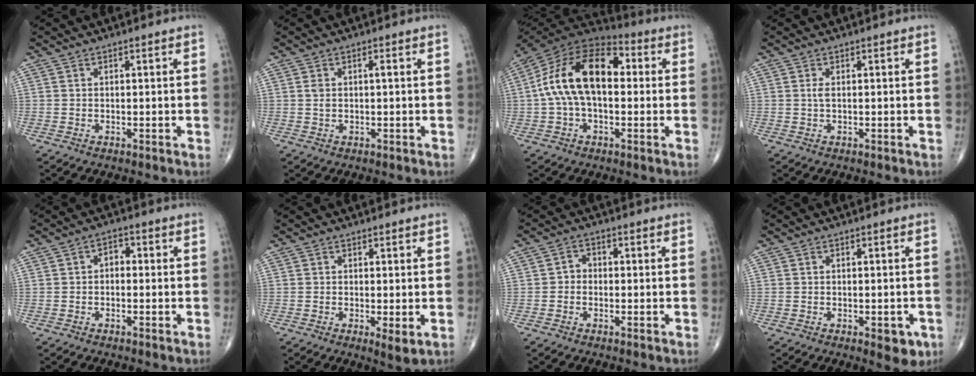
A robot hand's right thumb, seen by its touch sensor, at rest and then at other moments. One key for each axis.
{"total": 1.7, "fx": 0.2, "fy": 0.7, "fz": 1.5, "tx": -0.036, "ty": 0.007, "tz": 0.006}
{"total": 17.8, "fx": 1.4, "fy": 10.1, "fz": 14.6, "tx": -0.260, "ty": 0.045, "tz": 0.014}
{"total": 1.0, "fx": 0.1, "fy": 0.3, "fz": 0.9, "tx": -0.024, "ty": -0.002, "tz": 0.002}
{"total": 2.7, "fx": -0.1, "fy": 1.9, "fz": 2.0, "tx": -0.012, "ty": 0.012, "tz": -0.013}
{"total": 3.0, "fx": -0.6, "fy": 0.8, "fz": 2.8, "tx": -0.051, "ty": -0.013, "tz": -0.012}
{"total": 2.3, "fx": -0.6, "fy": 1.9, "fz": 1.1, "tx": -0.004, "ty": 0.010, "tz": -0.020}
{"total": 4.2, "fx": -1.7, "fy": 2.0, "fz": 3.3, "tx": -0.025, "ty": -0.001, "tz": -0.017}